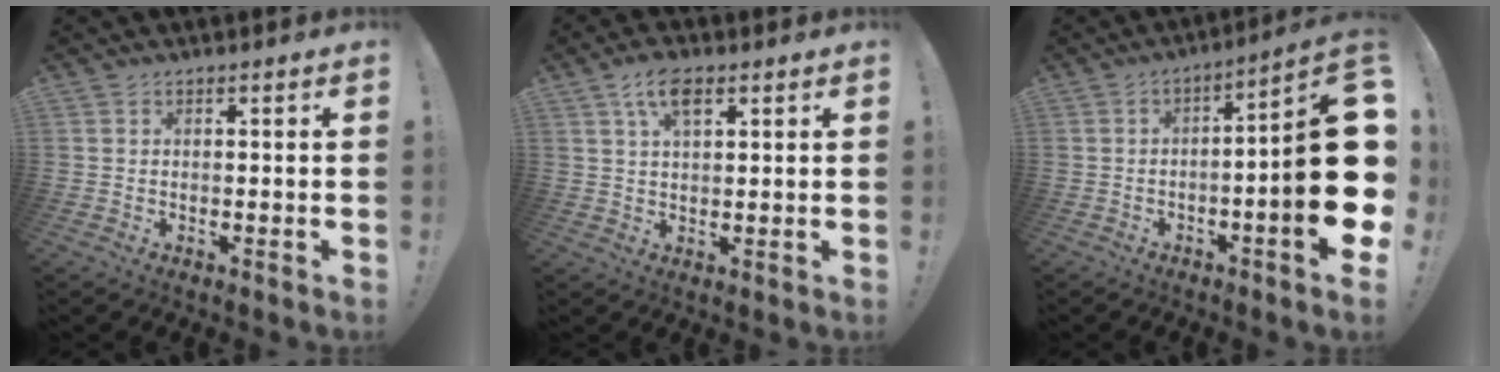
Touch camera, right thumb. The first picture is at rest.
{"total": 7.0, "force": [3.4, 3.3, 5.2], "torque": [-0.085, -0.002, 0.058]}
{"total": 20.3, "force": [-1.6, 3.7, 19.9], "torque": [-0.272, -0.003, -0.023]}